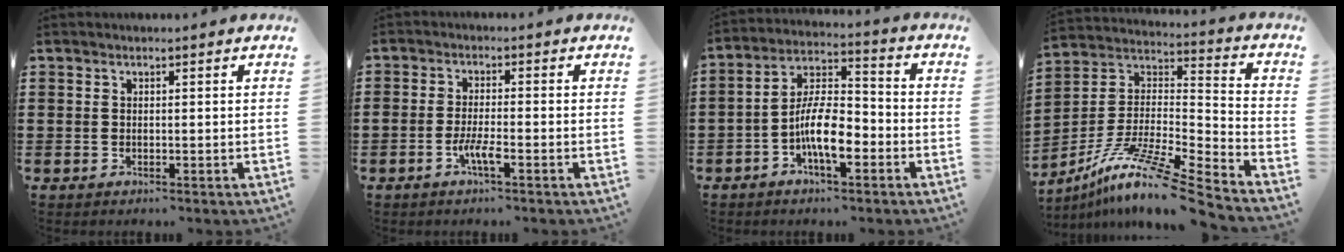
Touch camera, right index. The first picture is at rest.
{"total": 3.5, "force": [-1.8, 0.5, 2.9], "torque": [-0.062, -0.004, -0.036]}
{"total": 9.2, "force": [-3.7, 3.5, 7.7], "torque": [-0.154, 0.006, -0.069]}
{"total": 12.5, "force": [-9.4, -0.2, 8.3], "torque": [-0.152, -0.002, -0.180]}